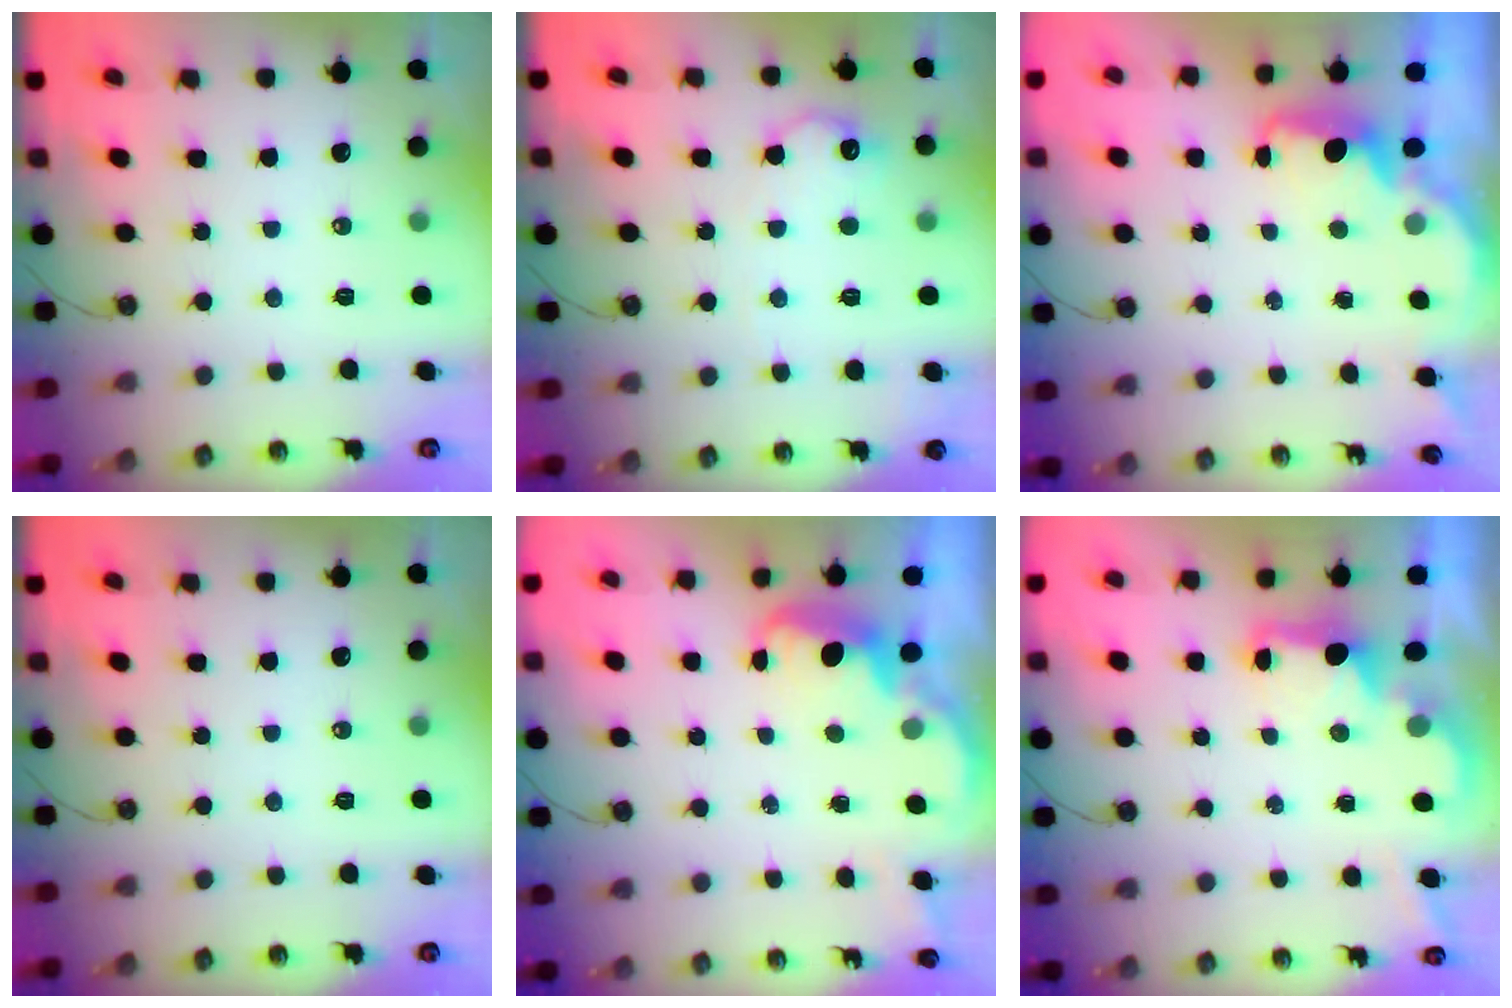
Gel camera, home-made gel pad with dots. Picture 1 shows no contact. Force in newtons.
{"total": 10.9, "press": 10.9, "slide": 0.5}
{"total": 1.8, "press": 1.6, "slide": 0.7}
{"total": 0.0}
{"total": 2.7, "press": 2.6, "slide": 0.6}
{"total": 2.1, "press": 1.9, "slide": 0.8}